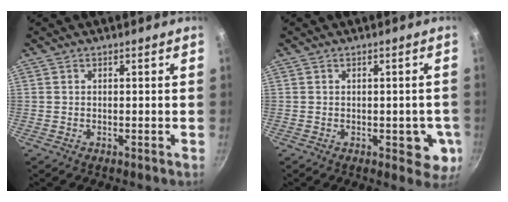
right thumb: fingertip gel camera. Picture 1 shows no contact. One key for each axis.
{"total": 6.2, "fx": -1.2, "fy": 3.4, "fz": 5.0, "tx": -0.028, "ty": -0.002, "tz": -0.014}